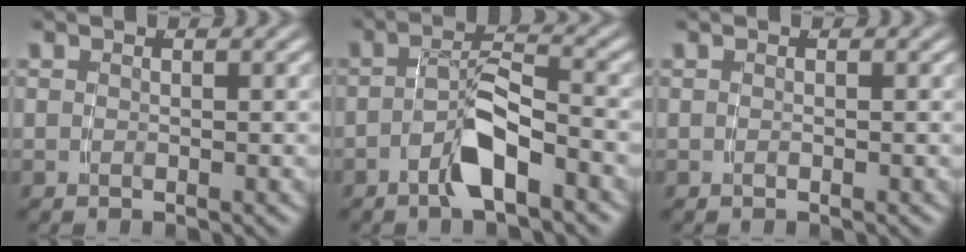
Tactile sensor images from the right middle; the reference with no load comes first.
{"total": 3.7, "force": [-2.3, 0.5, 2.9], "torque": [-0.043, 0.006, -0.041]}
{"total": 0.0}